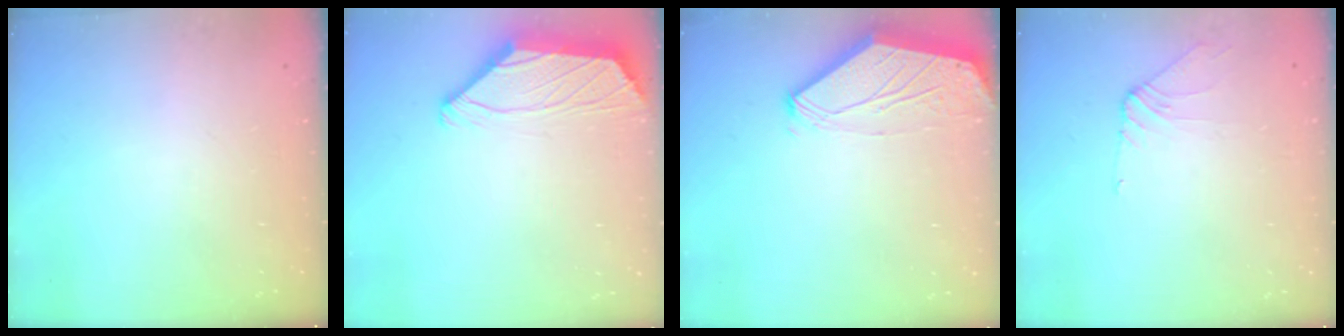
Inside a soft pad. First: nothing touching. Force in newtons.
{"total": 2.1, "press": 2.0, "slide": 0.8}
{"total": 0.0}
{"total": 4.7, "press": 4.6, "slide": 0.8}